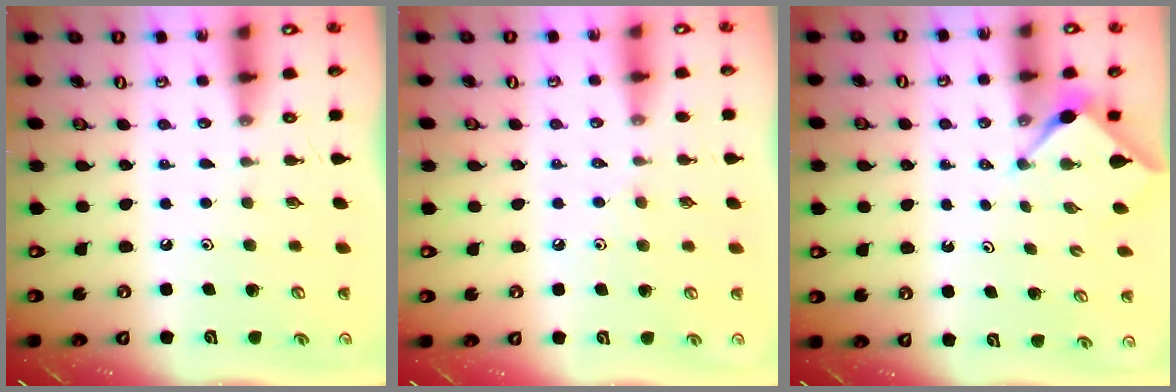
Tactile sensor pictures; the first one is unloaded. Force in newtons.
{"total": 6.5, "press": 6.5, "slide": 0.7}
{"total": 2.9, "press": 2.8, "slide": 0.5}